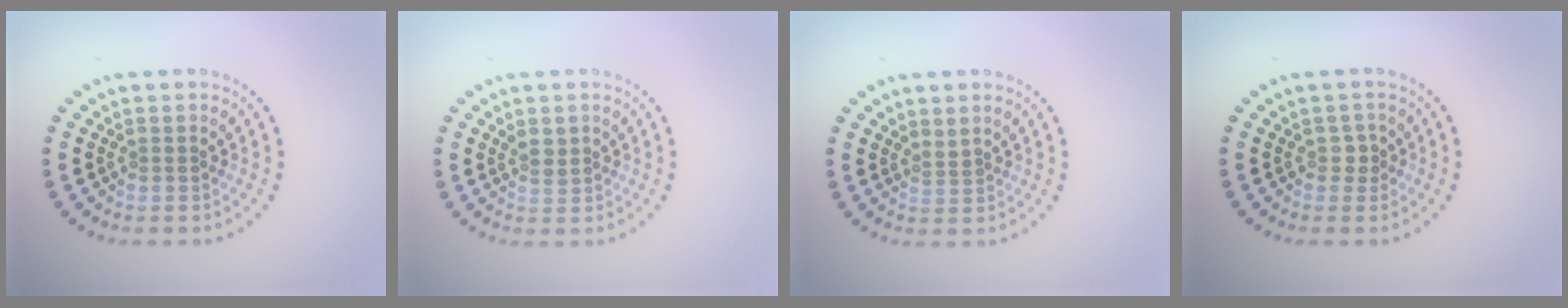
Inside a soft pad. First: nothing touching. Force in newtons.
{"total": 1.5, "press": 1.3, "slide": 0.9}
{"total": 0.8, "press": 0.2, "slide": 0.7}
{"total": 0.9, "press": 0.8, "slide": 0.4}